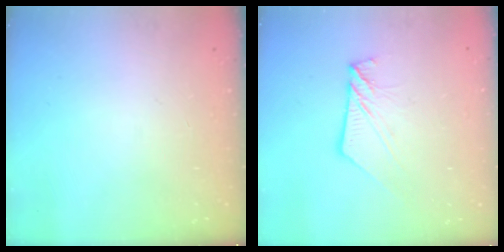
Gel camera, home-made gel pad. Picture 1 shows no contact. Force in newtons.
{"total": 9.0, "press": 8.9, "slide": 0.8}